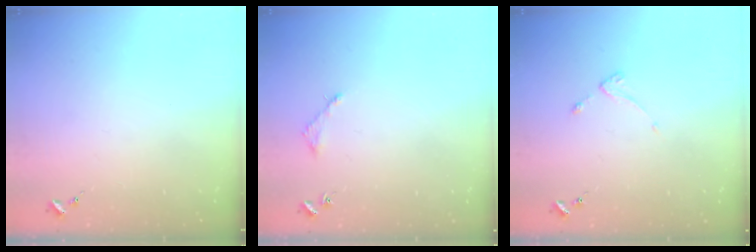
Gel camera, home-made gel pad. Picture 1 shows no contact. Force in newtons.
{"total": 3.0, "press": 3.0, "slide": 0.4}
{"total": 2.6, "press": 2.6, "slide": 0.5}